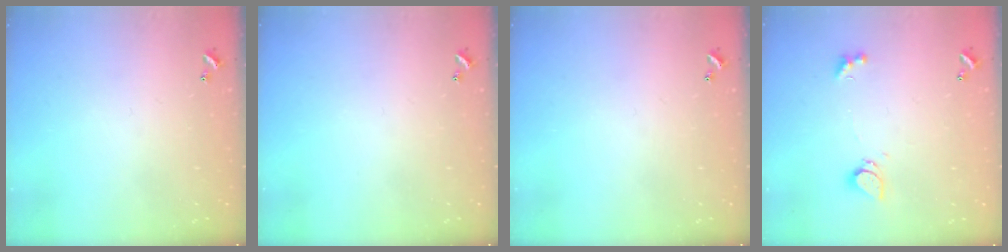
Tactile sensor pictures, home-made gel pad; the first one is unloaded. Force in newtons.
{"total": 0.0}
{"total": 0.0}
{"total": 1.0, "press": 0.9, "slide": 0.4}